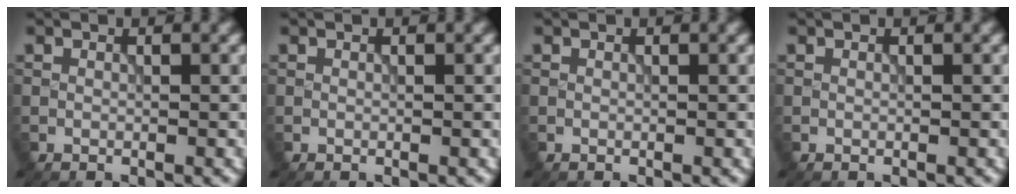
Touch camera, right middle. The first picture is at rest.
{"total": 0.0}
{"total": 0.0}
{"total": 0.0}